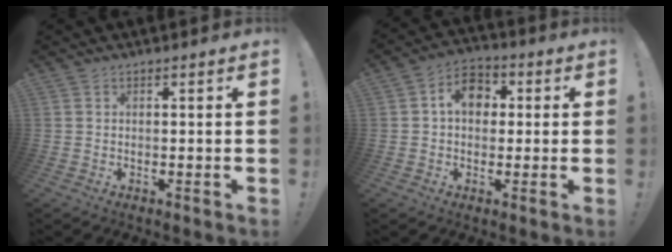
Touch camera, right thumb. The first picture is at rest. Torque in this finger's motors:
{"motor_torque": [1.14, 1.41, 0.85, -0.26, 0.00]}